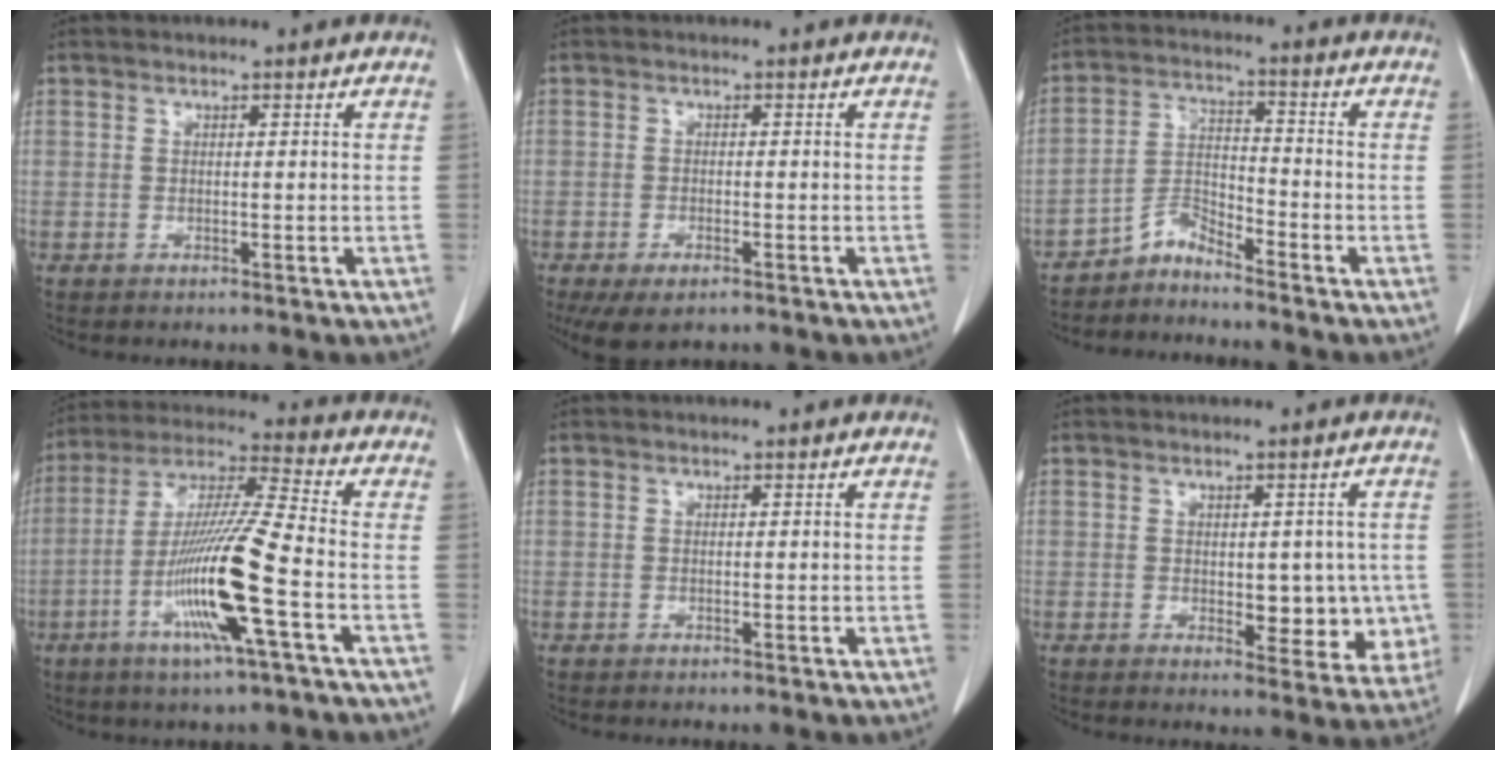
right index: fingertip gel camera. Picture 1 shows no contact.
{"total": 5.3, "force": [-3.6, 2.0, 3.3], "torque": [-0.054, -0.010, -0.056]}
{"total": 4.1, "force": [-4.0, 0.8, 0.7], "torque": [-0.010, 0.000, -0.078]}
{"total": 15.1, "force": [-4.9, -0.4, 14.3], "torque": [-0.286, -0.010, -0.096]}
{"total": 0.0}
{"total": 7.7, "force": [-0.6, 4.3, 6.3], "torque": [-0.055, 0.007, 0.006]}